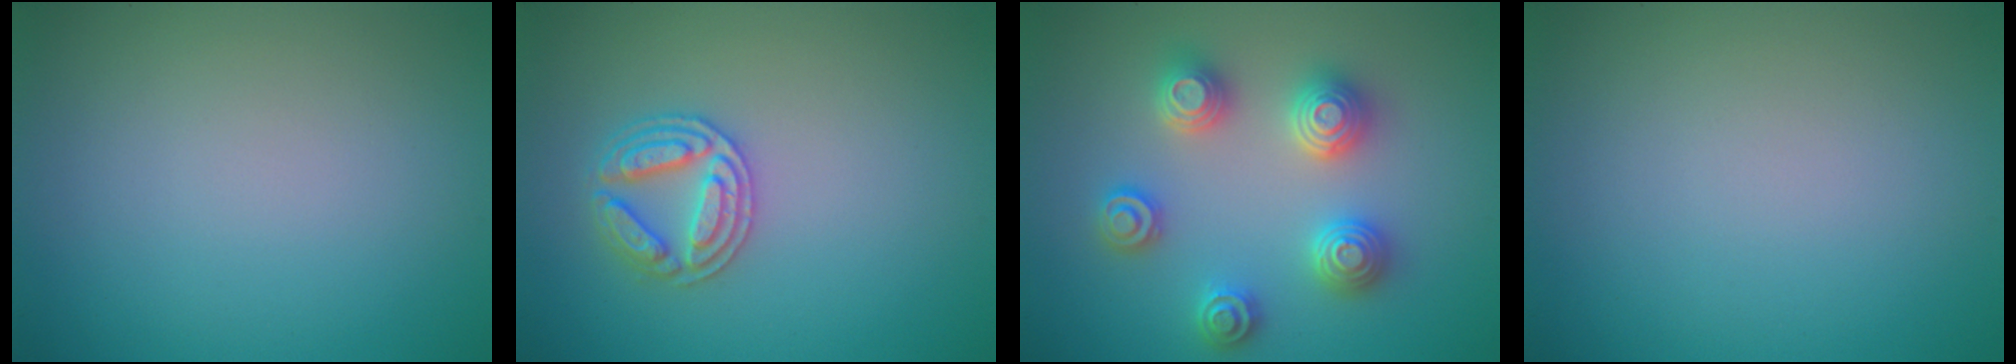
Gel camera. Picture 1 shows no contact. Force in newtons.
{"total": 3.0, "press": 3.0, "slide": 0.4}
{"total": 4.8, "press": 4.7, "slide": 0.8}
{"total": 0.0}